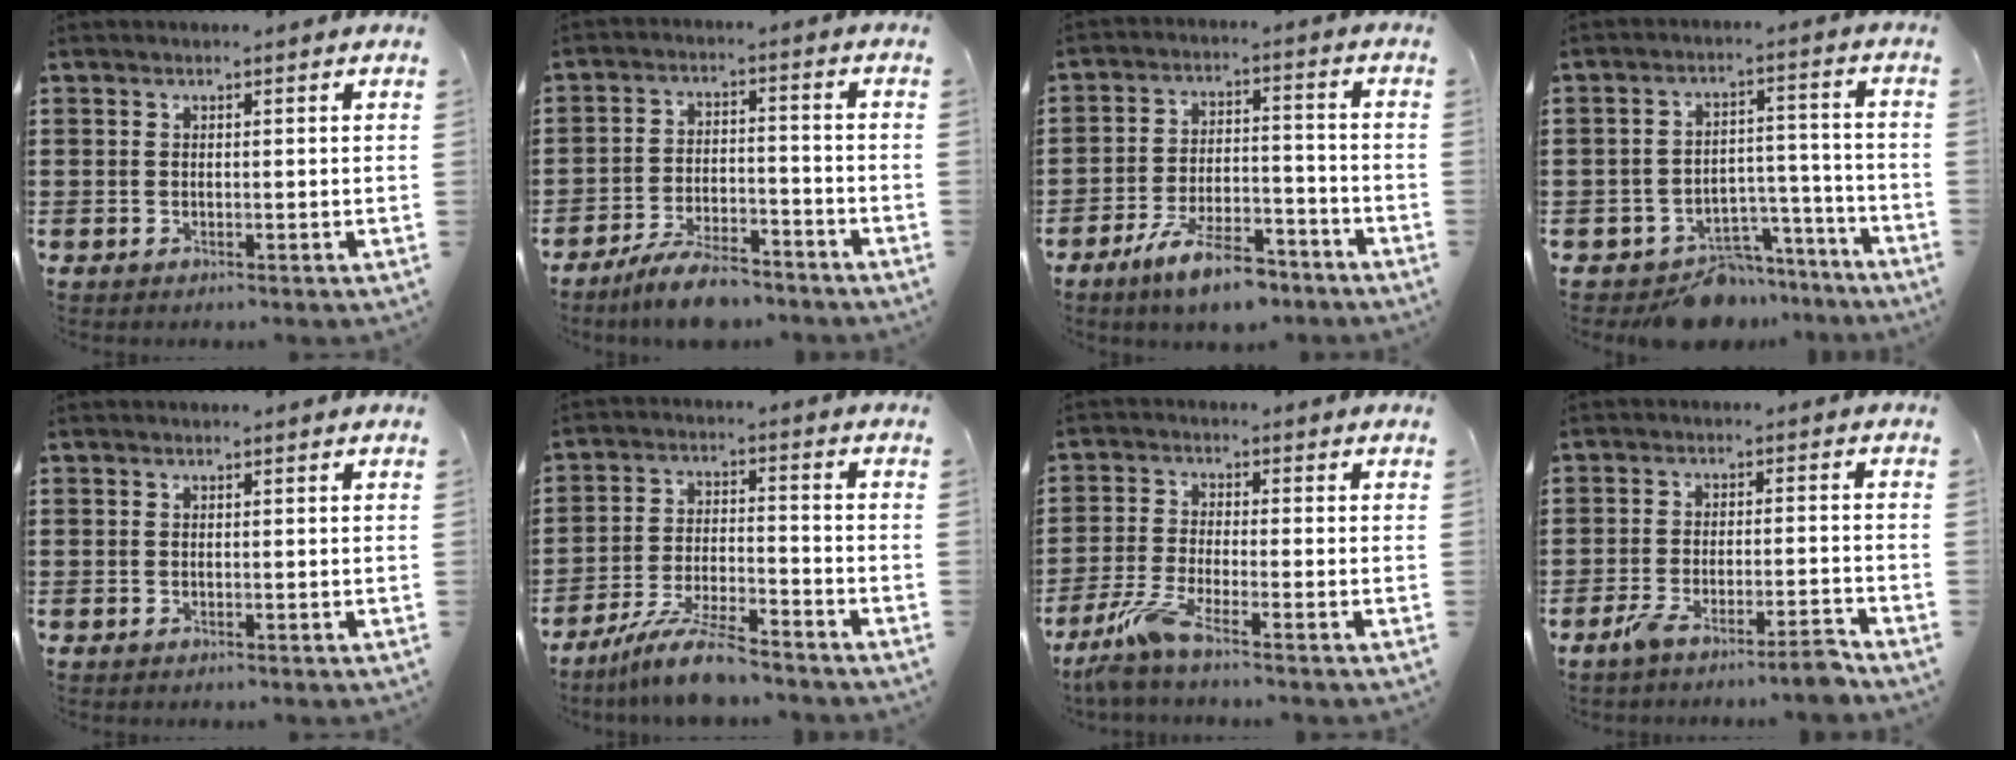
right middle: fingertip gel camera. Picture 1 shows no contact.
{"total": 7.3, "force": [-6.5, 1.3, 3.1], "torque": [-0.063, 0.008, -0.124]}
{"total": 9.1, "force": [-7.2, 2.3, 5.0], "torque": [-0.097, 0.014, -0.135]}
{"total": 7.4, "force": [-6.6, 3.1, 1.5], "torque": [-0.017, 0.038, -0.124]}
{"total": 0.0}
{"total": 8.4, "force": [-7.2, 0.9, 4.2], "torque": [-0.087, 0.002, -0.139]}
{"total": 5.7, "force": [-3.8, 0.5, 4.2], "torque": [-0.102, -0.016, -0.076]}
{"total": 5.1, "force": [-4.1, 0.2, 3.0], "torque": [-0.054, -0.005, -0.076]}